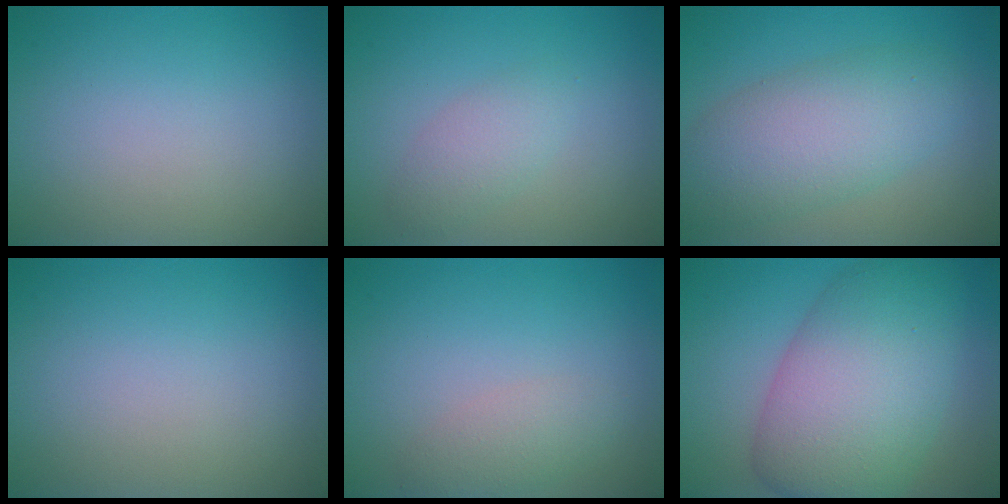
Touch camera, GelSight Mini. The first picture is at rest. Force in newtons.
{"total": 2.1, "press": 2.1, "slide": 0.1}
{"total": 6.5, "press": 6.5, "slide": 0.3}
{"total": 0.0}
{"total": 2.0, "press": 2.0, "slide": 0.0}
{"total": 10.6, "press": 10.6, "slide": 0.4}